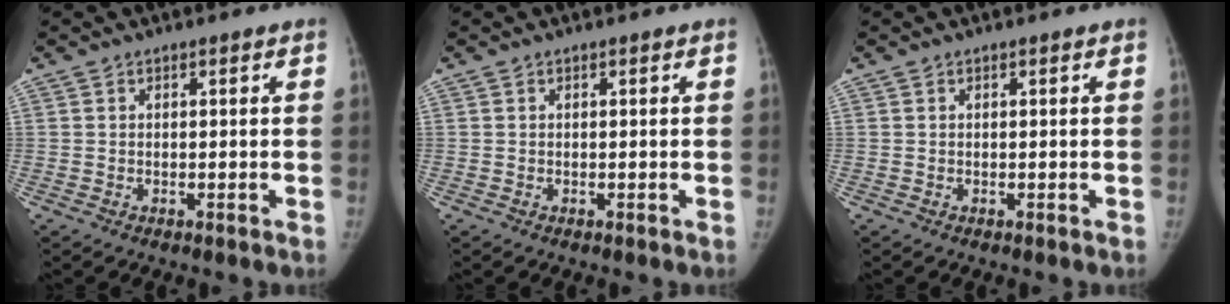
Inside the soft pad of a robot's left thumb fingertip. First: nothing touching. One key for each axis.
{"total": 0.0}
{"total": 0.0}